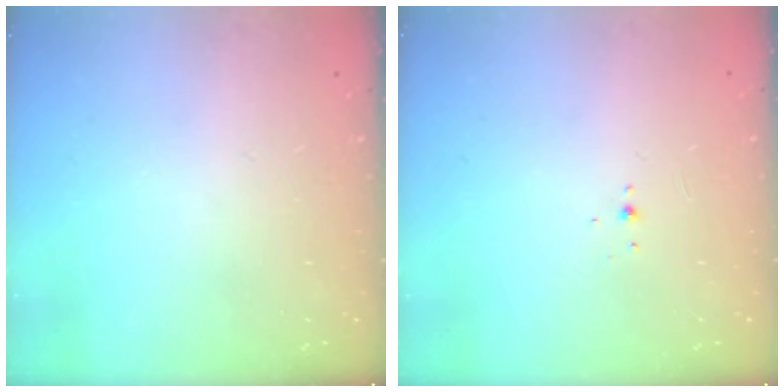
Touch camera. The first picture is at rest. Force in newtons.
{"total": 2.0, "press": 1.9, "slide": 0.8}